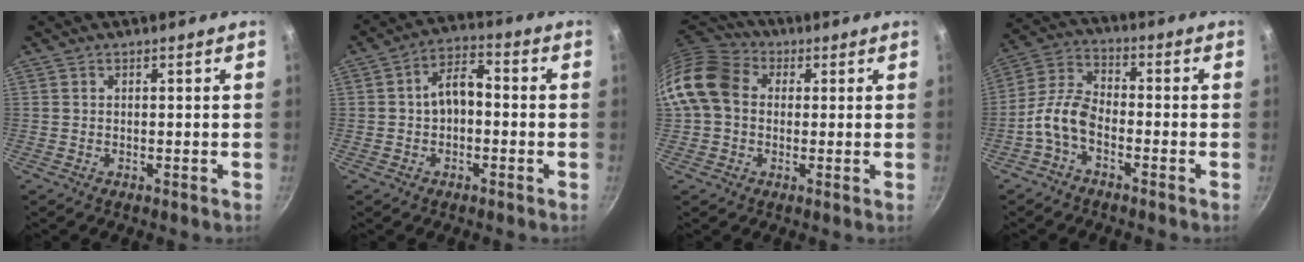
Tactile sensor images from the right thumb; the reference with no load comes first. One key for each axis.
{"total": 7.0, "fx": -0.5, "fy": 4.6, "fz": 5.3, "tx": -0.064, "ty": 0.029, "tz": -0.016}
{"total": 12.9, "fx": 1.2, "fy": 10.3, "fz": 7.7, "tx": -0.126, "ty": 0.026, "tz": 0.004}
{"total": 7.9, "fx": -3.6, "fy": 4.2, "fz": 5.6, "tx": -0.116, "ty": 0.039, "tz": -0.085}